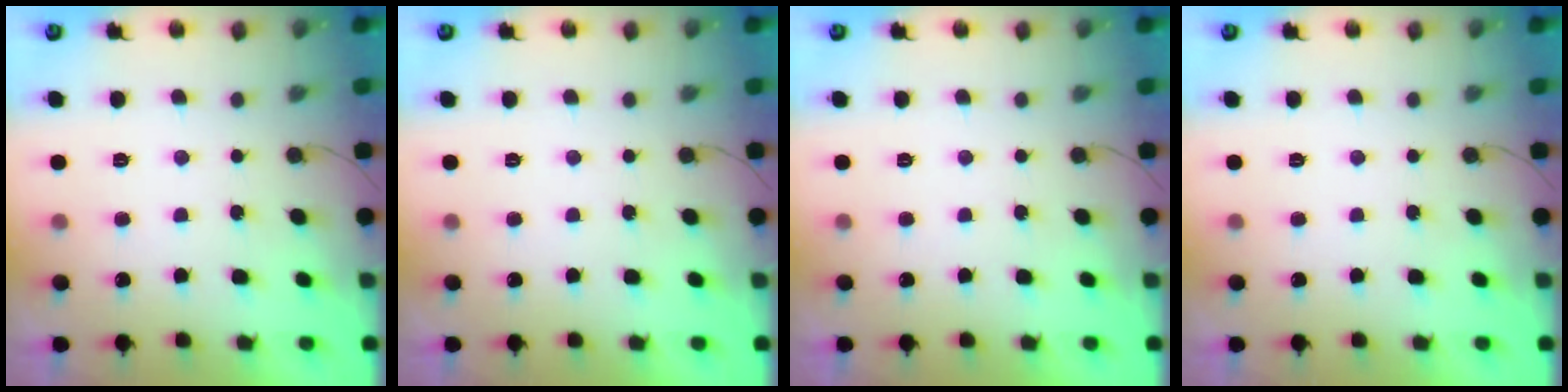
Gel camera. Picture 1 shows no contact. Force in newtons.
{"total": 0.0}
{"total": 0.0}
{"total": 0.0}